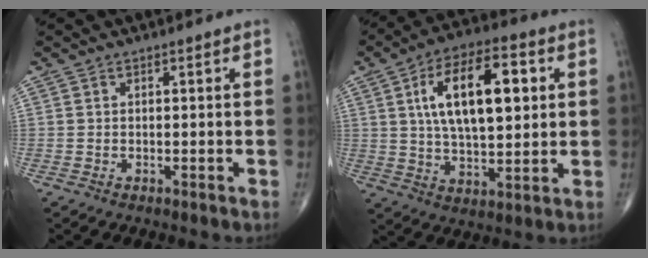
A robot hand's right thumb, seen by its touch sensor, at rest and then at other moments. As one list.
[{"total": 17.5, "force": [4.3, 8.0, 15.0], "torque": [-0.234, 0.002, 0.072]}]